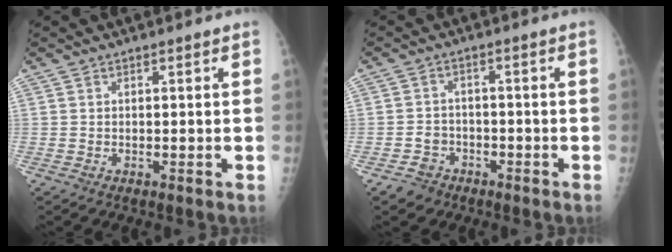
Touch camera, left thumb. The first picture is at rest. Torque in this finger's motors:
{"motor_torque": [0.00, 0.01, 0.03, 0.03, 0.00]}